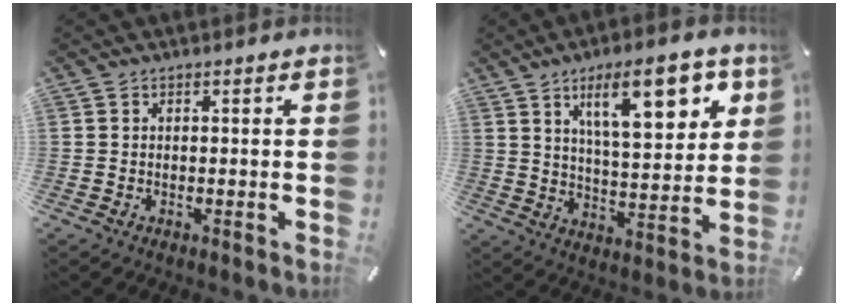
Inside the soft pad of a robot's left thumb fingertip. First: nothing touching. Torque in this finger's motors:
{"motor_torque": [2.52, 2.46, 1.44, -1.34, 0.57]}